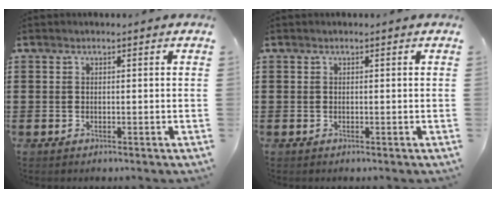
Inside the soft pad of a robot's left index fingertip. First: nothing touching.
{"total": 0.0}